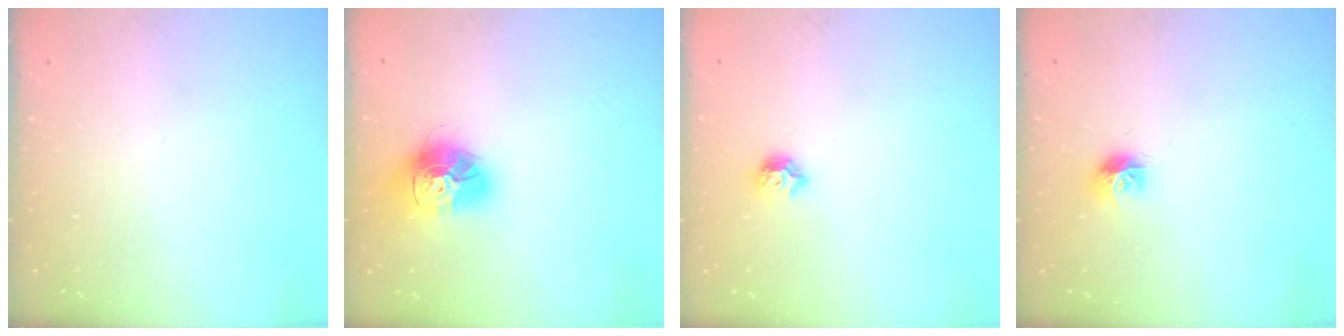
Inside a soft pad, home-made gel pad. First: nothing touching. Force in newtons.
{"total": 15.6, "press": 15.5, "slide": 1.4}
{"total": 6.5, "press": 6.5, "slide": 0.9}
{"total": 7.7, "press": 7.7, "slide": 0.2}